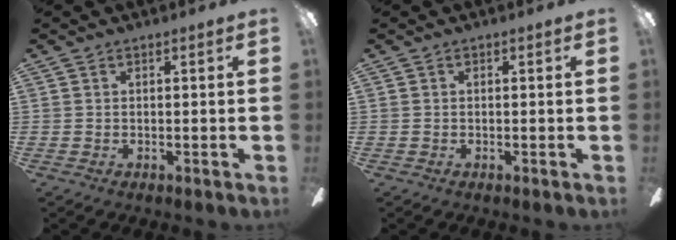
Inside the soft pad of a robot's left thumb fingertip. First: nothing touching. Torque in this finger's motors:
{"motor_torque": [0.00, 0.00, -0.05, 0.05, 0.00]}